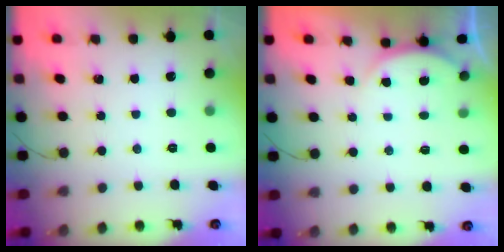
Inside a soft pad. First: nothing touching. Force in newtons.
{"total": 3.2, "press": 3.2, "slide": 0.7}